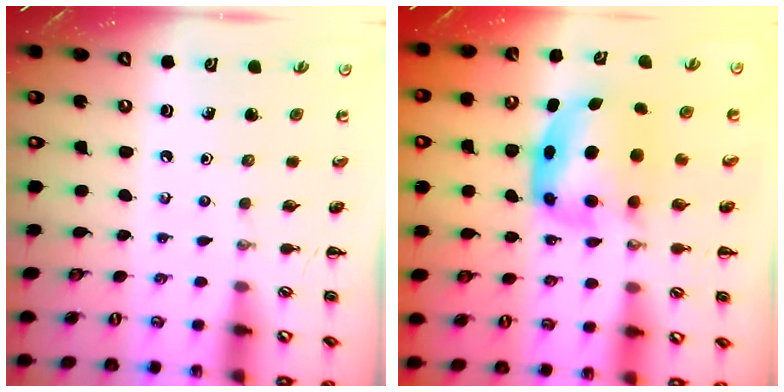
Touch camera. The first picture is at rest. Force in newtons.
{"total": 6.1, "press": 5.9, "slide": 1.2}